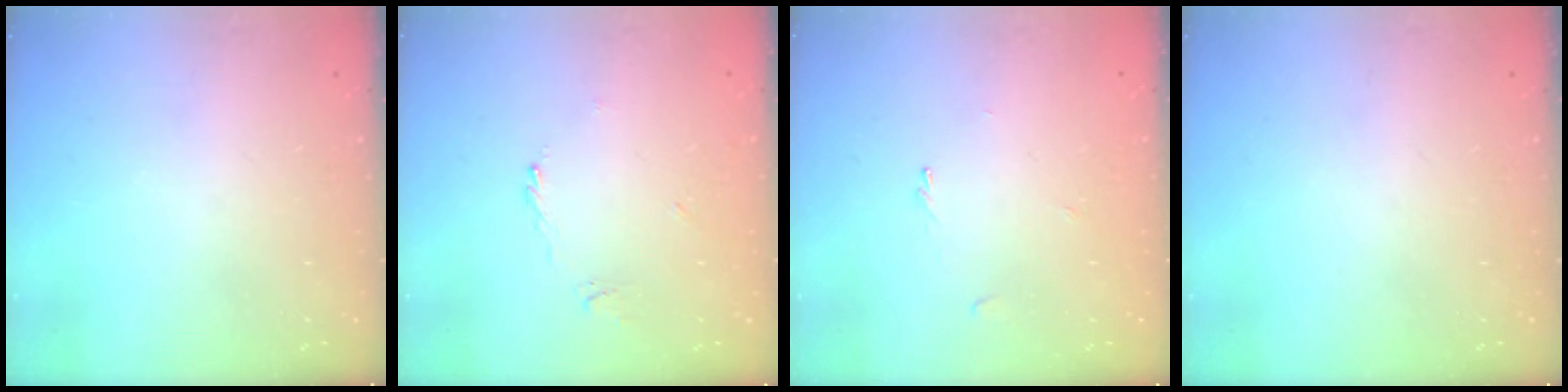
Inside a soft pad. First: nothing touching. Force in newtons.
{"total": 1.1, "press": 1.1, "slide": 0.4}
{"total": 0.7, "press": 0.6, "slide": 0.4}
{"total": 0.0}